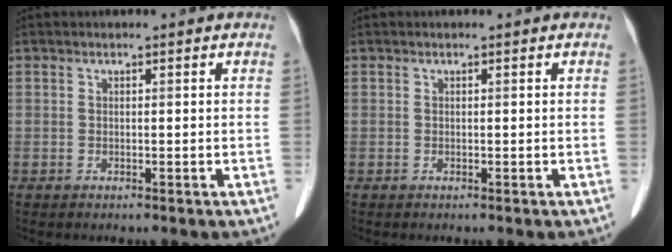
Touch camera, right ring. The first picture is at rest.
{"total": 0.0}